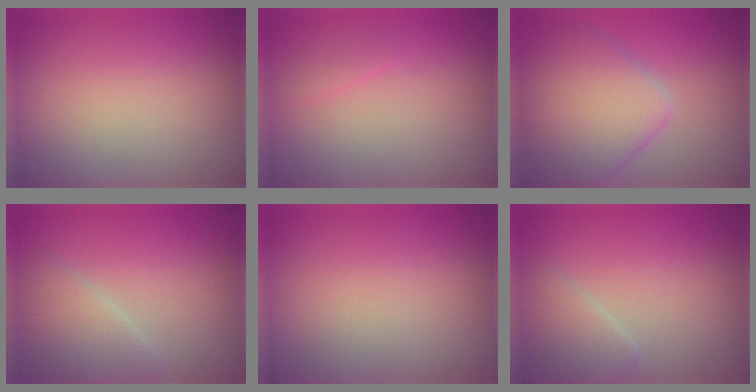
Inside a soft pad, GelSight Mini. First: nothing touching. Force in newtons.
{"total": 0.7, "press": 0.7, "slide": 0.1}
{"total": 6.3, "press": 6.2, "slide": 0.3}
{"total": 3.0, "press": 3.0, "slide": 0.1}
{"total": 0.0}
{"total": 2.0, "press": 2.0, "slide": 0.1}